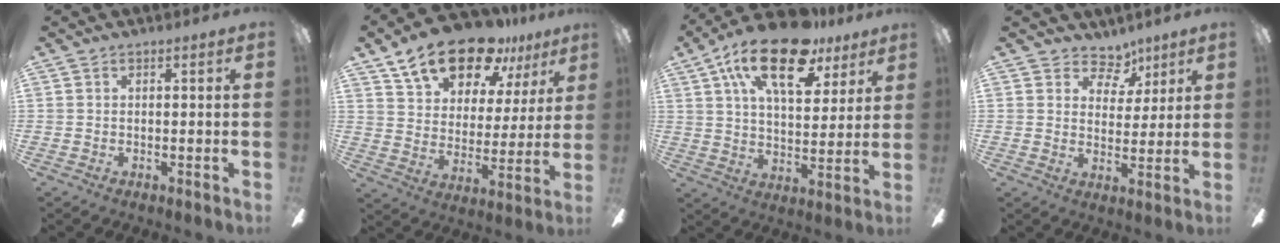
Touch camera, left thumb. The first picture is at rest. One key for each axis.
{"total": 19.1, "fx": 13.2, "fy": 9.3, "fz": 10.2, "tx": -0.172, "ty": -0.071, "tz": 0.230}
{"total": 20.4, "fx": 12.6, "fy": 8.9, "fz": 13.4, "tx": -0.230, "ty": -0.048, "tz": 0.212}
{"total": 7.5, "fx": 5.1, "fy": 5.0, "fz": 2.4, "tx": -0.029, "ty": -0.031, "tz": 0.093}